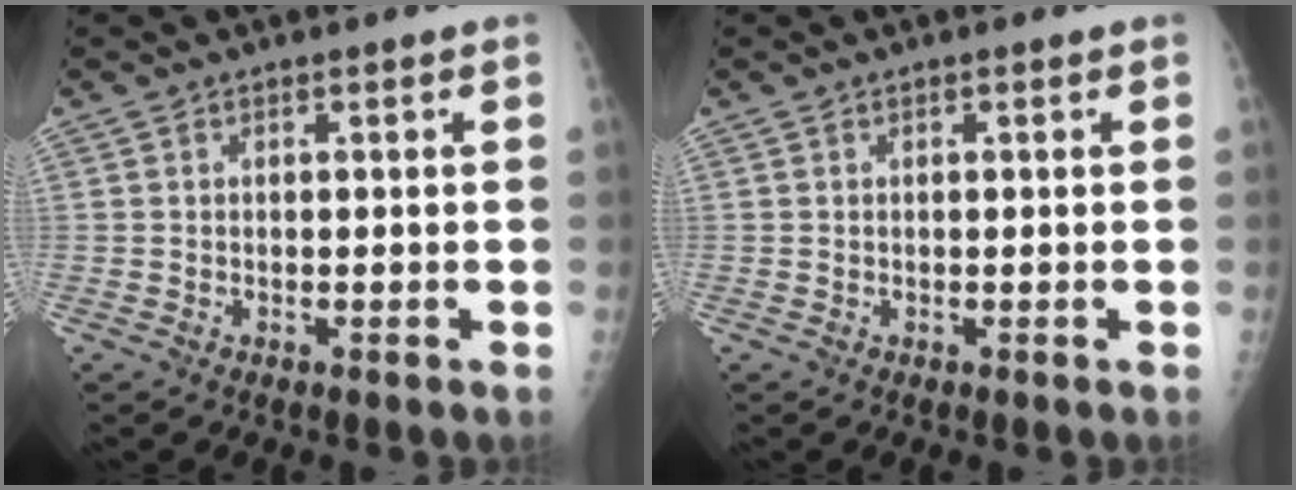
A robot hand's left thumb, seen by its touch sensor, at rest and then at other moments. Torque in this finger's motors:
{"motor_torque": [-0.01, 0.08, -0.09, -0.11, 0.00]}